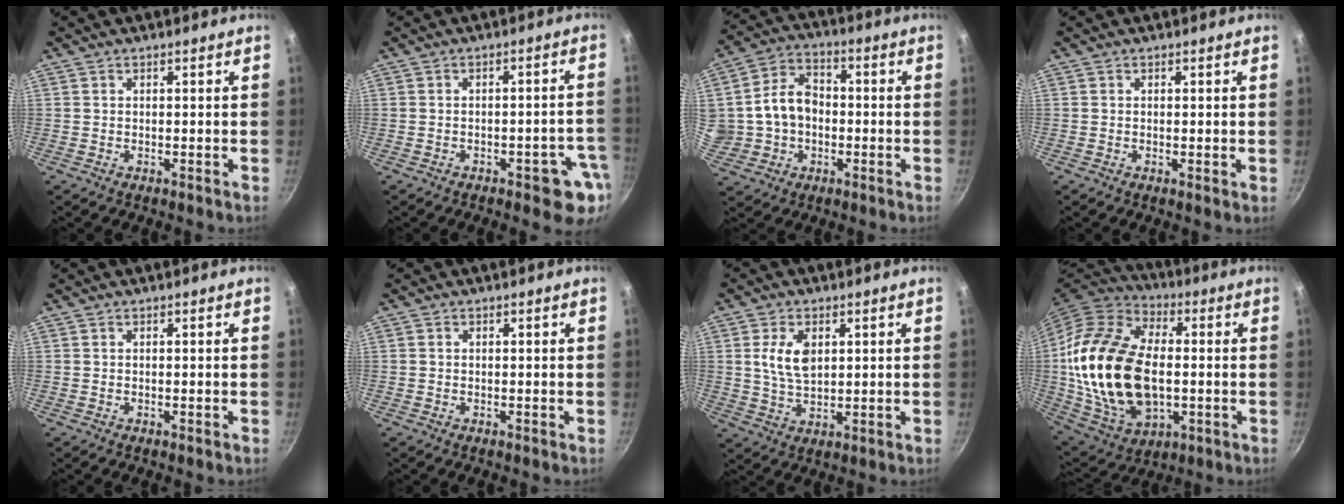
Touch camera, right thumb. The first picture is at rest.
{"total": 7.4, "force": [-3.3, 3.1, 5.9], "torque": [-0.039, 0.027, -0.034]}
{"total": 12.0, "force": [-0.5, 9.9, 6.8], "torque": [-0.099, 0.028, -0.007]}
{"total": 0.7, "force": [0.0, 0.1, 0.7], "torque": [-0.011, -0.003, -0.002]}
{"total": 0.0}
{"total": 0.0}
{"total": 7.3, "force": [1.9, 4.4, 5.5], "torque": [-0.094, -0.012, 0.037]}
{"total": 26.4, "force": [-0.3, 16.5, 20.7], "torque": [-0.389, 0.011, 0.001]}